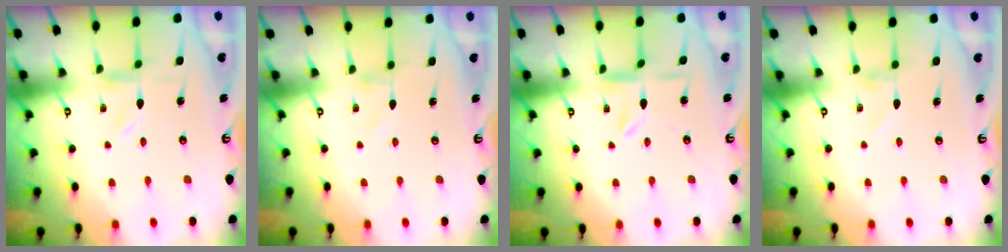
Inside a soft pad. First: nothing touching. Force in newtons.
{"total": 0.8, "press": 0.7, "slide": 0.3}
{"total": 0.6, "press": 0.6, "slide": 0.2}
{"total": 1.1, "press": 1.1, "slide": 0.0}